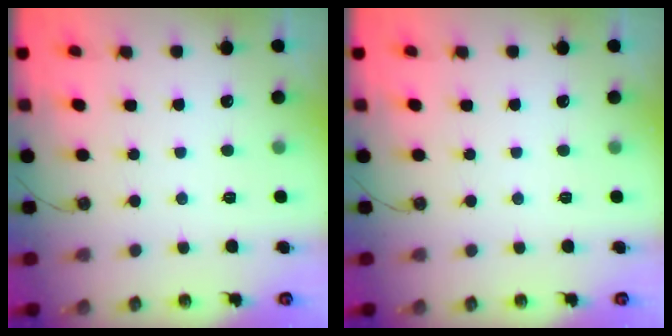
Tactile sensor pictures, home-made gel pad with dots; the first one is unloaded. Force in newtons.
{"total": 0.0}